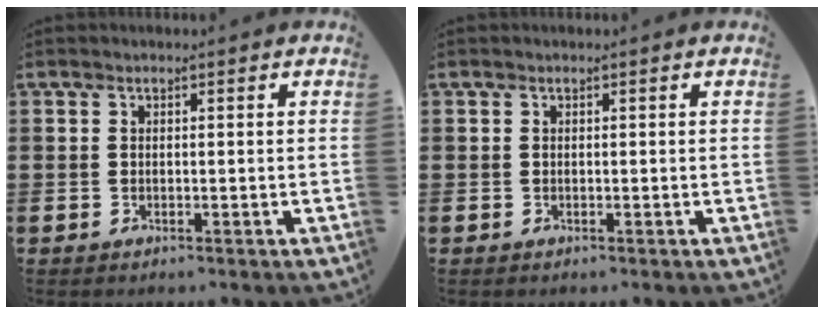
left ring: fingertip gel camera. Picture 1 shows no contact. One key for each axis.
{"total": 0.0}